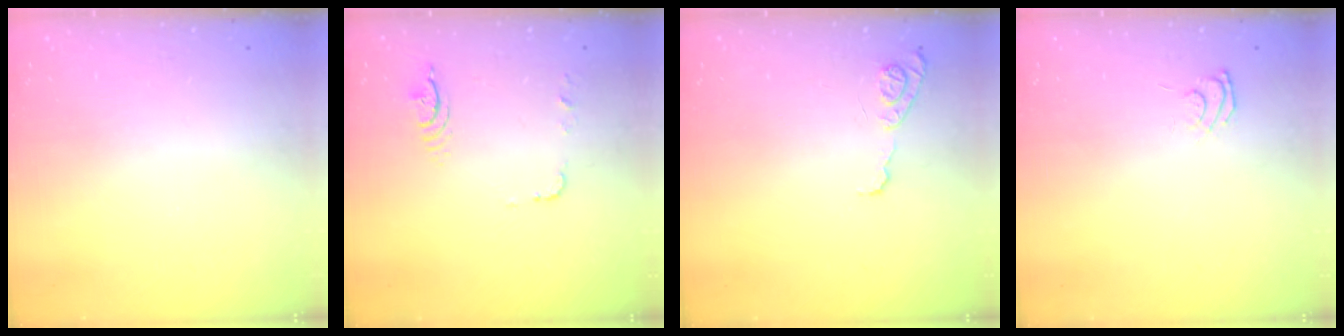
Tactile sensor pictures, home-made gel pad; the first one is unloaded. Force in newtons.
{"total": 5.2, "press": 5.1, "slide": 1.1}
{"total": 7.6, "press": 7.5, "slide": 0.8}
{"total": 6.1, "press": 5.9, "slide": 1.4}